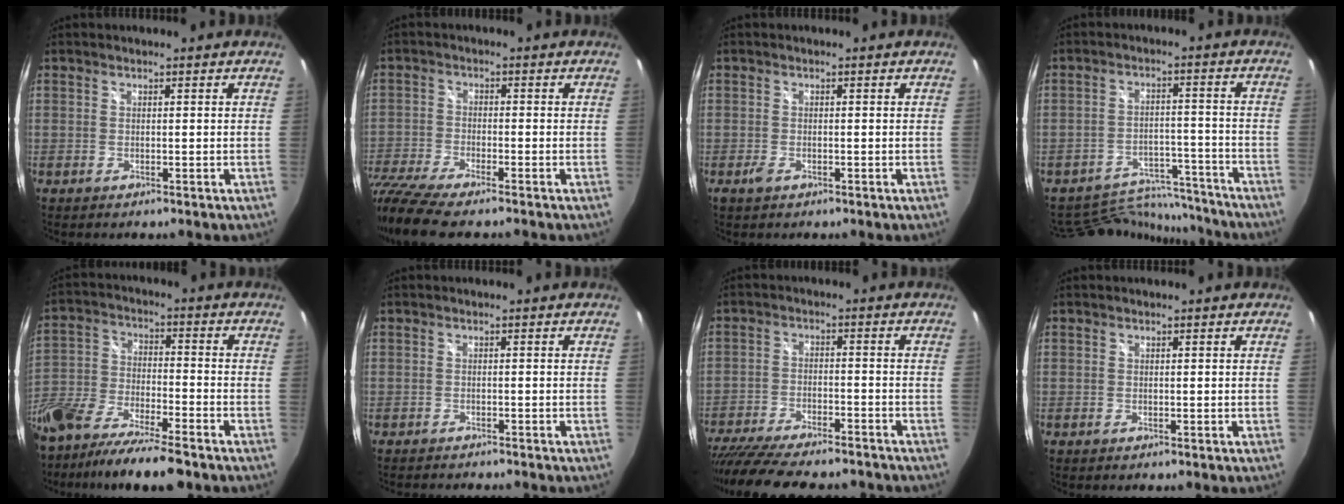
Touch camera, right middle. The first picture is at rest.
{"total": 12.7, "force": [-10.5, 2.1, 6.7], "torque": [-0.169, -0.039, -0.201]}
{"total": 1.7, "force": [-1.1, 0.9, 1.0], "torque": [-0.023, -0.004, -0.021]}
{"total": 13.9, "force": [-13.2, 3.9, 2.0], "torque": [-0.052, 0.027, -0.180]}
{"total": 17.0, "force": [-12.6, 4.7, 10.4], "torque": [-0.220, -0.036, -0.231]}
{"total": 3.9, "force": [-3.7, 0.3, 1.3], "torque": [-0.032, -0.013, -0.058]}
{"total": 21.1, "force": [-17.8, 5.1, 10.0], "torque": [-0.204, -0.040, -0.272]}
{"total": 0.0}